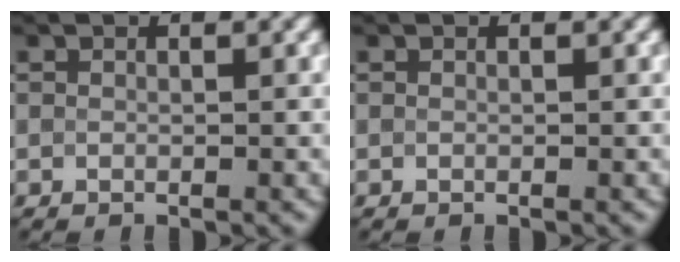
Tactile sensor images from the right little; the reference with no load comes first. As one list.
[{"total": 0.0}]